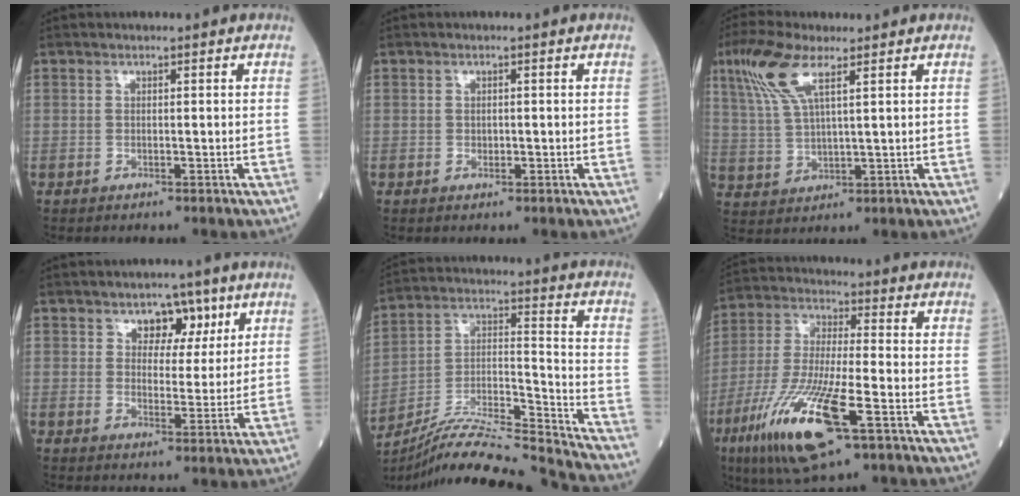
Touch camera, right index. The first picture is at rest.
{"total": 0.8, "force": [-0.1, 0.7, 0.5], "torque": [-0.006, 0.000, 0.001]}
{"total": 8.5, "force": [4.5, 1.9, 6.9], "torque": [-0.164, 0.014, 0.095]}
{"total": 5.6, "force": [3.2, 3.6, 3.0], "torque": [-0.030, 0.008, 0.046]}
{"total": 22.2, "force": [-21.0, -1.0, 7.2], "torque": [-0.148, -0.011, -0.345]}
{"total": 16.6, "force": [-7.6, 2.7, 14.6], "torque": [-0.310, -0.035, -0.135]}